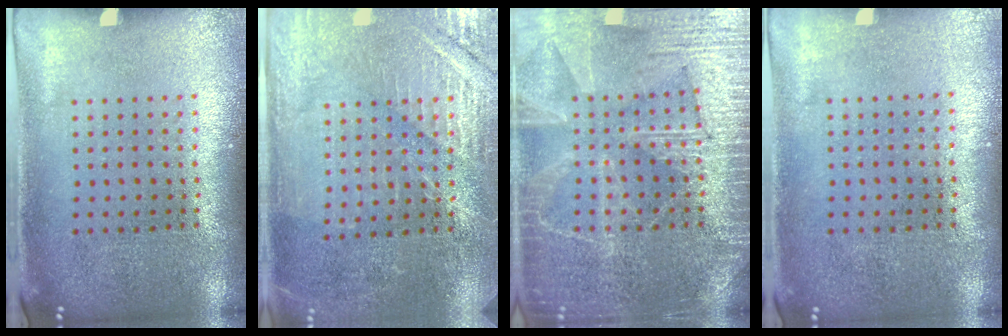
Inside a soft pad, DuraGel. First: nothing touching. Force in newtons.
{"total": 2.9, "press": 2.9, "slide": 0.3}
{"total": 5.9, "press": 5.8, "slide": 0.7}
{"total": 0.0}